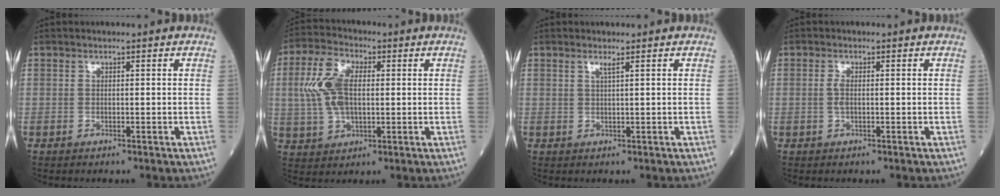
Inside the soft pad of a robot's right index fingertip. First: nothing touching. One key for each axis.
{"total": 9.2, "fx": 1.1, "fy": 4.8, "fz": 7.8, "tx": -0.182, "ty": 0.017, "tz": 0.025}
{"total": 1.0, "fx": 0.6, "fy": -0.3, "fz": 0.8, "tx": -0.021, "ty": -0.003, "tz": 0.013}
{"total": 1.4, "fx": -0.1, "fy": 0.4, "fz": 1.3, "tx": -0.031, "ty": 0.001, "tz": -0.002}